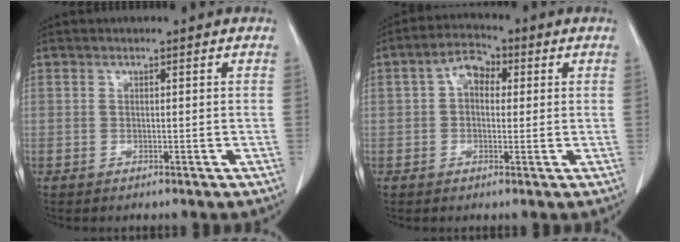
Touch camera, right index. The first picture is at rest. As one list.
[{"total": 5.1, "force": [1.0, 3.2, 3.8], "torque": [-0.070, 0.027, 0.014]}]